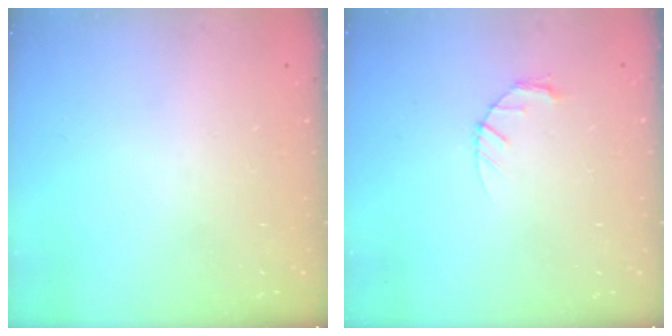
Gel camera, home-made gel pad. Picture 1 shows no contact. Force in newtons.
{"total": 3.3, "press": 3.3, "slide": 0.5}